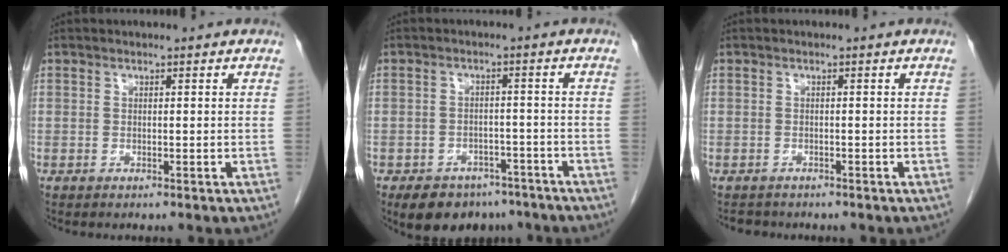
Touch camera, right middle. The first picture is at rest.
{"total": 8.9, "force": [-6.7, 5.3, 2.7], "torque": [-0.033, 0.007, -0.091]}
{"total": 1.8, "force": [-1.6, 0.8, 0.1], "torque": [-0.009, -0.004, -0.025]}